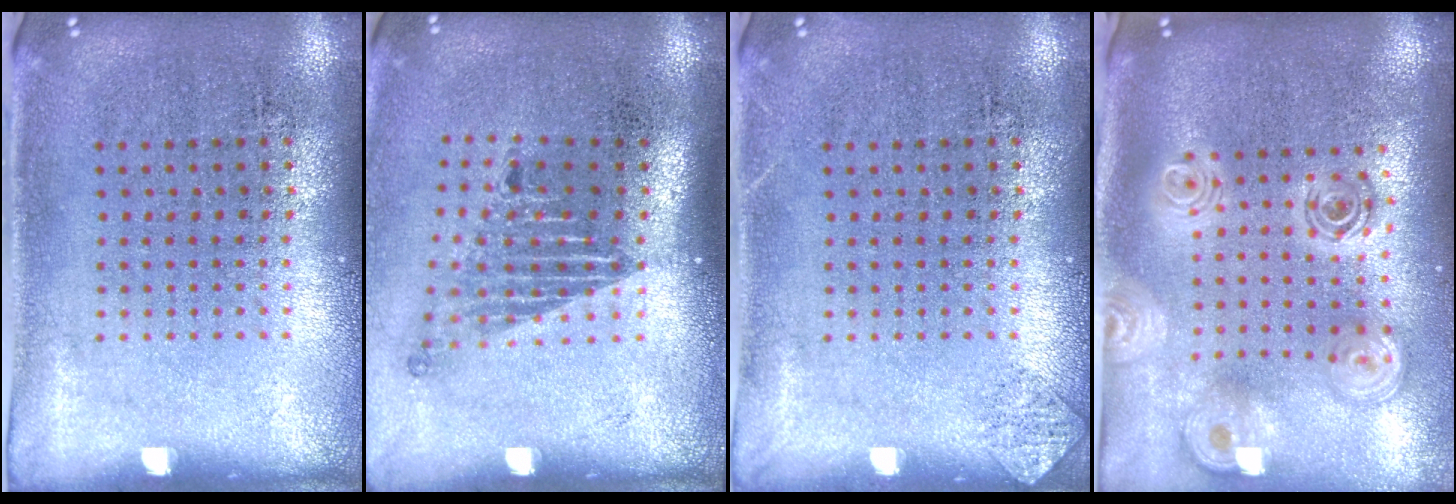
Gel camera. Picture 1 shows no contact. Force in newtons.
{"total": 1.7, "press": 1.2, "slide": 1.2}
{"total": 0.8, "press": 0.8, "slide": 0.1}
{"total": 2.5, "press": 1.9, "slide": 1.6}